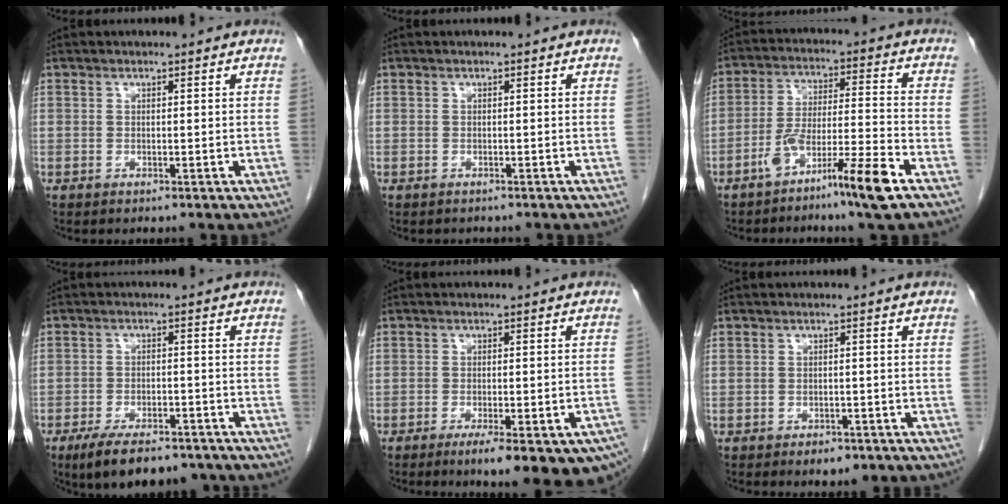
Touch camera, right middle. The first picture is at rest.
{"total": 1.2, "force": [-1.1, 0.4, 0.1], "torque": [-0.013, -0.003, -0.015]}
{"total": 9.9, "force": [-6.3, -0.5, 7.6], "torque": [-0.144, -0.005, -0.117]}
{"total": 10.6, "force": [-8.1, 3.9, 5.7], "torque": [-0.088, -0.007, -0.122]}
{"total": 15.0, "force": [-10.2, 2.9, 10.6], "torque": [-0.088, -0.005, -0.128]}
{"total": 2.9, "force": [-2.0, 1.5, 1.5], "torque": [-0.020, 0.001, -0.018]}